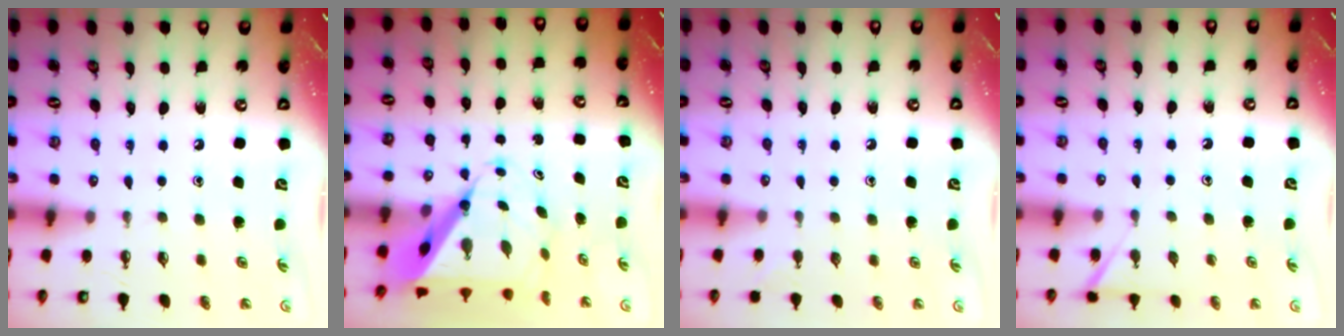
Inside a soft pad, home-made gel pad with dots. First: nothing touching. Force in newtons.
{"total": 9.7, "press": 9.6, "slide": 0.9}
{"total": 2.6, "press": 2.6, "slide": 0.3}
{"total": 4.9, "press": 4.9, "slide": 0.6}